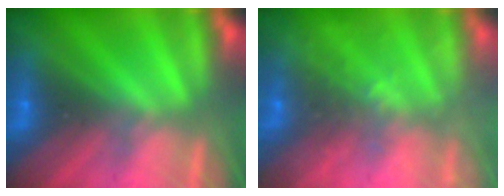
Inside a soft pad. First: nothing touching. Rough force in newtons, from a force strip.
{"total": 5.8}